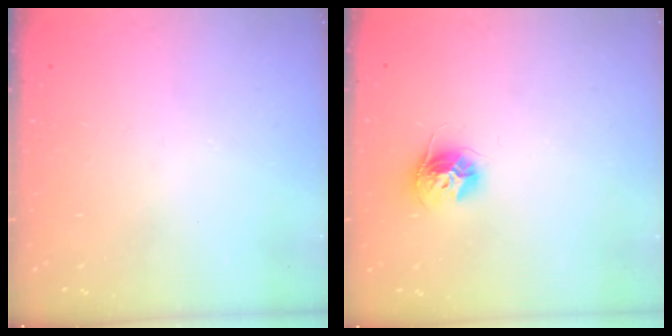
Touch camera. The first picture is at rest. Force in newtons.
{"total": 10.5, "press": 10.4, "slide": 0.8}